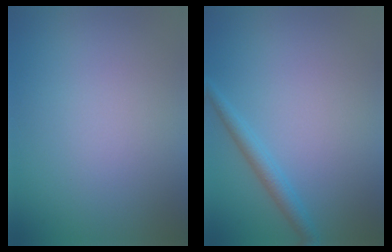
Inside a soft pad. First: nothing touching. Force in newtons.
{"total": 1.9, "press": 1.9, "slide": 0.1}